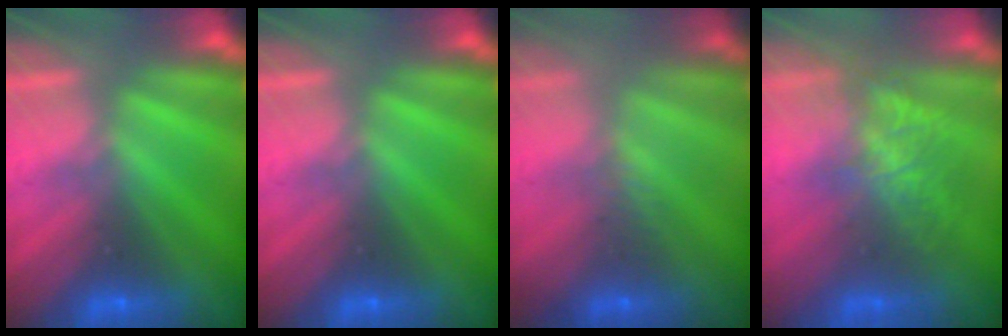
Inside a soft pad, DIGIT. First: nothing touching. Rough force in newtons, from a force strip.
{"total": 0.0}
{"total": 2.5}
{"total": 4.6}